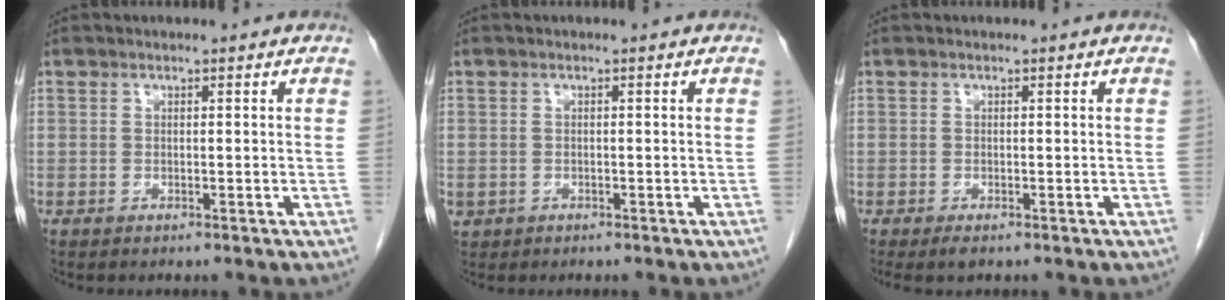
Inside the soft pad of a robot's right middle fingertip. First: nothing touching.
{"total": 1.1, "force": [-0.3, 1.1, 0.3], "torque": [-0.006, 0.003, 0.003]}
{"total": 1.8, "force": [-1.3, 0.6, 1.2], "torque": [-0.023, -0.006, -0.017]}